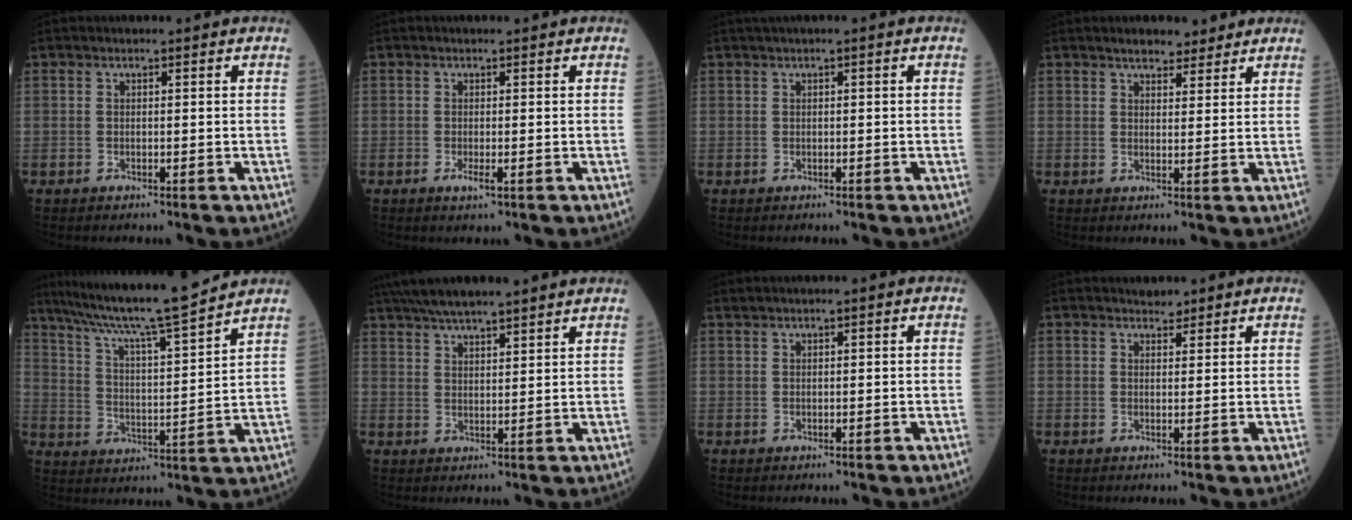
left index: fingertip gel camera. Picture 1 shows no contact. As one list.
[{"total": 1.3, "force": [-0.1, 0.3, 1.2], "torque": [-0.022, -0.002, -0.002]}, {"total": 0.9, "force": [0.5, -0.1, 0.8], "torque": [-0.018, 0.012, 0.013]}, {"total": 4.2, "force": [3.5, 1.6, 1.5], "torque": [-0.021, 0.013, 0.055]}, {"total": 17.2, "force": [14.9, -0.3, 8.6], "torque": [-0.149, 0.003, 0.239]}, {"total": 12.2, "force": [10.7, 0.9, 5.8], "torque": [-0.105, 0.032, 0.167]}, {"total": 1.0, "force": [1.0, -0.1, 0.4], "torque": [-0.009, 0.016, 0.023]}, {"total": 1.9, "force": [1.7, 0.7, 0.2], "torque": [-0.008, 0.002, 0.027]}]